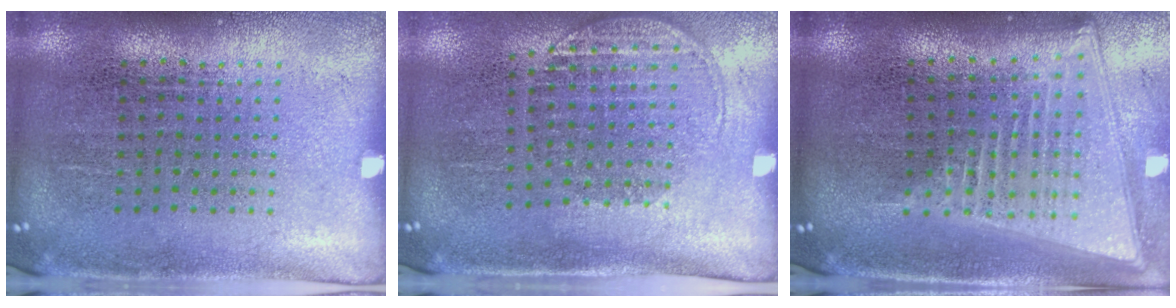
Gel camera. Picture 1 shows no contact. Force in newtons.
{"total": 1.5, "press": 1.3, "slide": 0.8}
{"total": 2.1, "press": 1.7, "slide": 1.2}